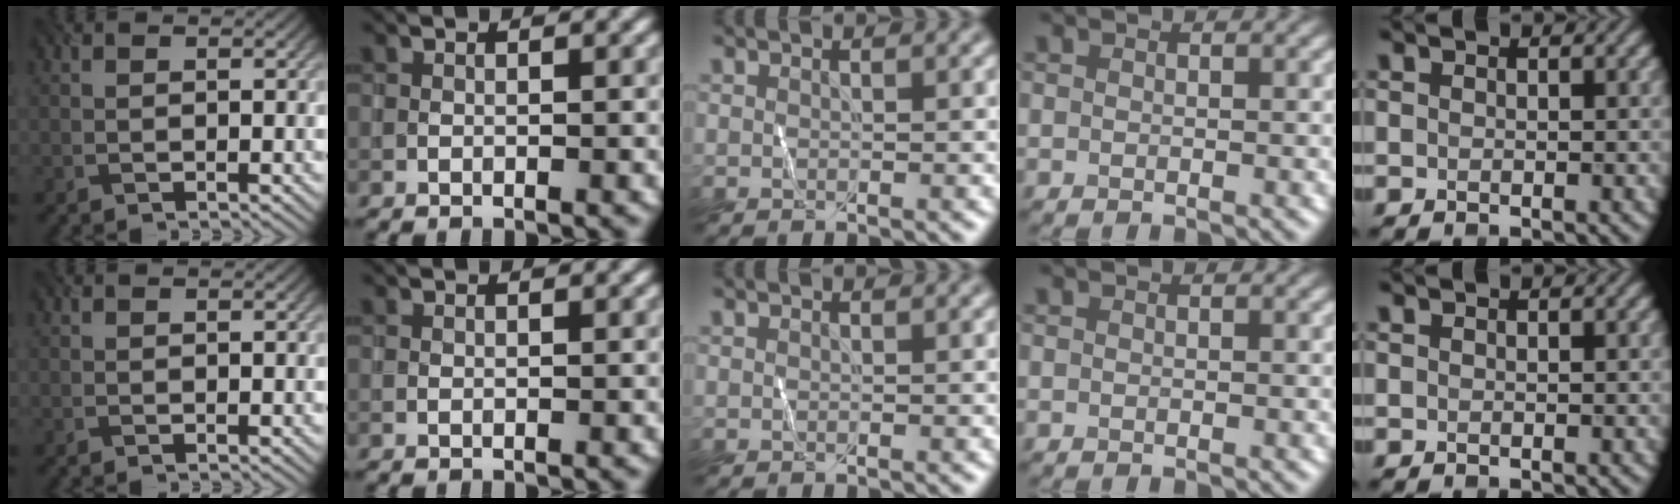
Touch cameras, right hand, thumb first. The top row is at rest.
{"index": {"total": 0.5, "force": [0.5, -0.1, -0.2], "torque": [0.004, 0.000, 0.008]}}